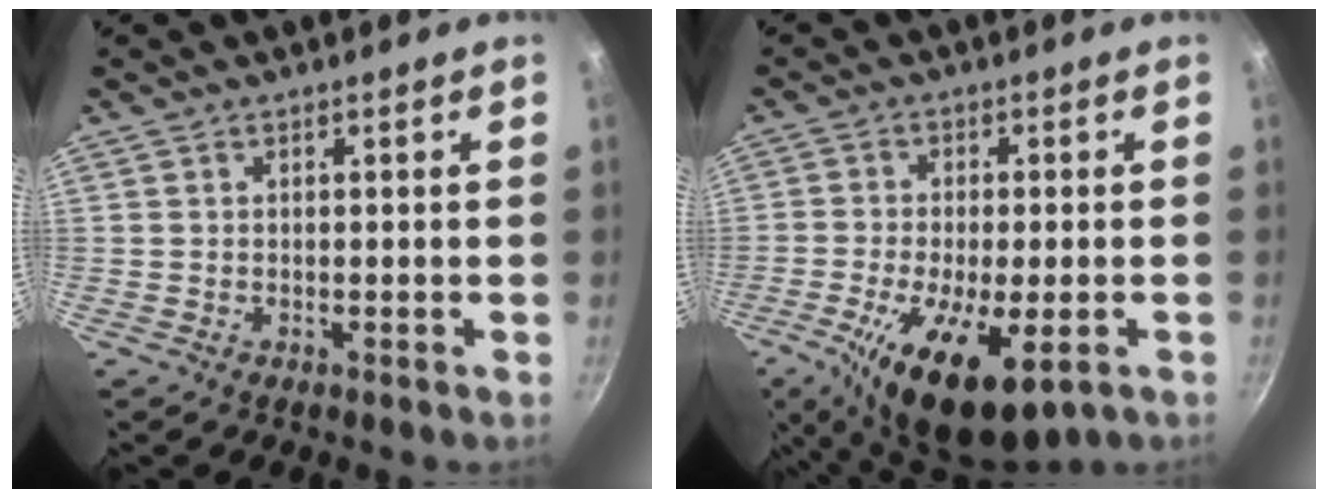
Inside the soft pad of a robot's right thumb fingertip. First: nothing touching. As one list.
[{"total": 15.0, "force": [-6.0, 5.8, 12.5], "torque": [-0.226, -0.010, -0.097]}]